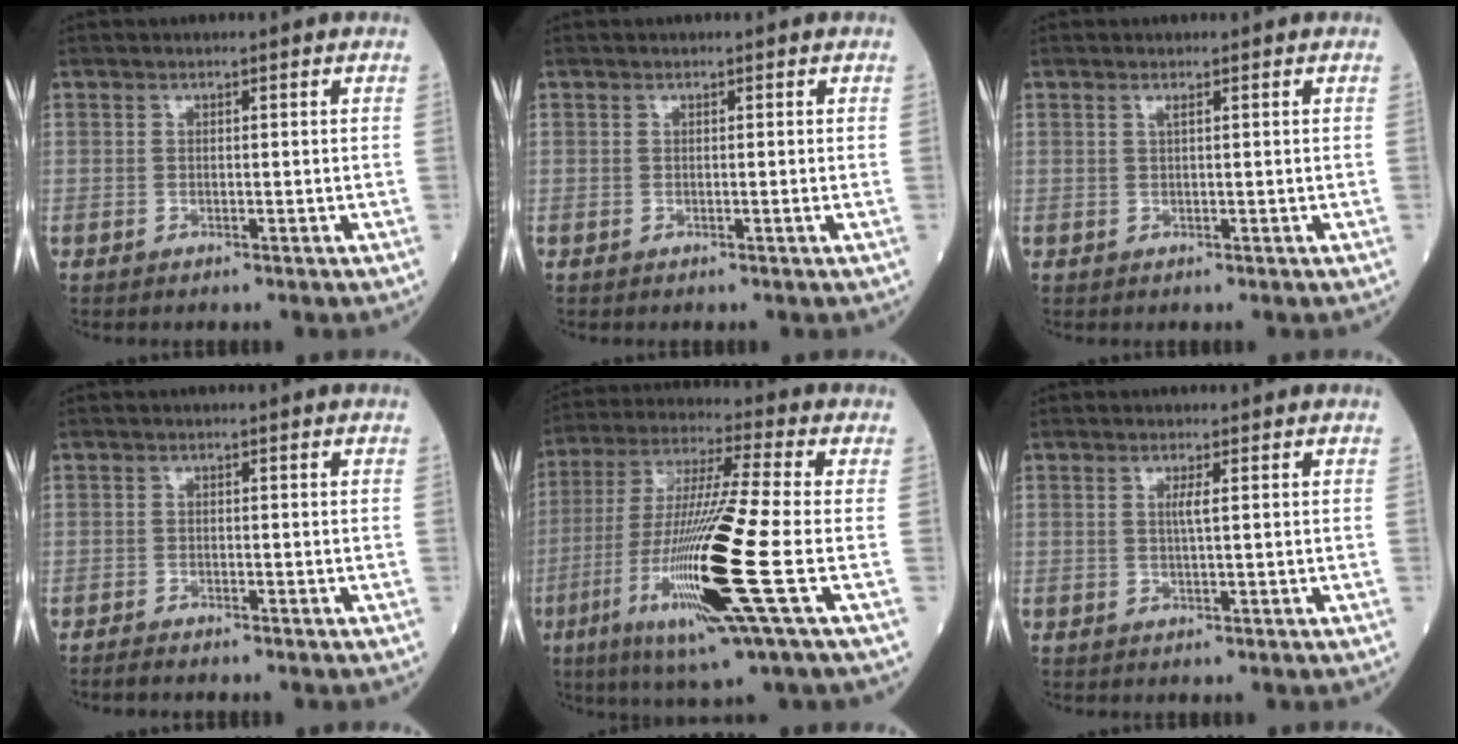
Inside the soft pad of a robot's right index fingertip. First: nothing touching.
{"total": 0.0}
{"total": 0.7, "force": [0.3, -0.1, 0.6], "torque": [-0.016, 0.000, 0.007]}
{"total": 1.6, "force": [-1.5, 0.2, 0.5], "torque": [-0.015, -0.003, -0.025]}
{"total": 18.7, "force": [-5.5, -0.7, 17.9], "torque": [-0.377, -0.030, -0.113]}
{"total": 1.5, "force": [0.3, -0.2, 1.4], "torque": [-0.031, 0.000, 0.004]}